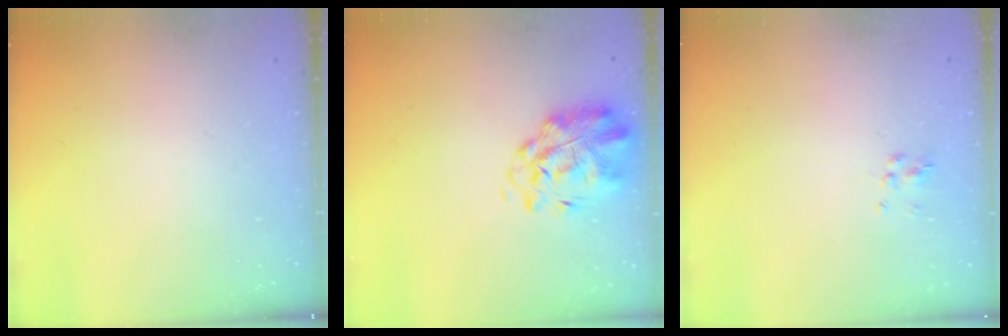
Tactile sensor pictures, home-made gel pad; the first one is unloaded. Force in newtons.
{"total": 3.3, "press": 2.8, "slide": 1.7}
{"total": 4.2, "press": 4.1, "slide": 0.9}